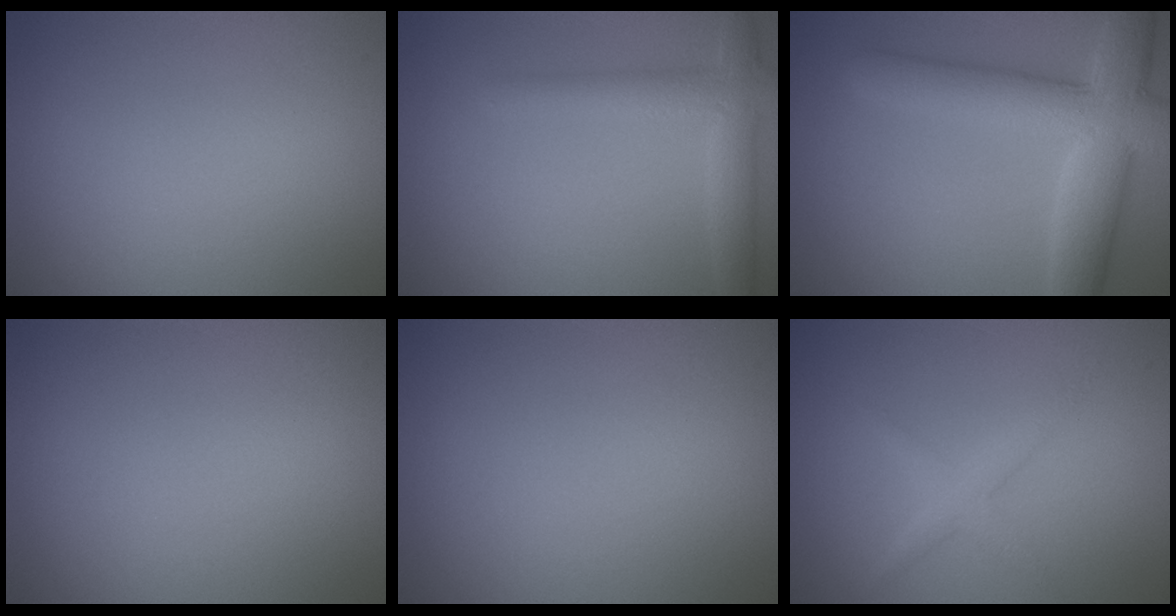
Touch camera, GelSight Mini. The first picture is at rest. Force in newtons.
{"total": 3.4, "press": 3.4, "slide": 0.2}
{"total": 8.1, "press": 8.1, "slide": 0.4}
{"total": 0.0}
{"total": 0.0}
{"total": 1.6, "press": 1.6, "slide": 0.1}